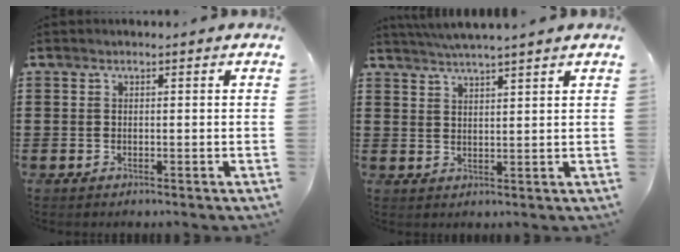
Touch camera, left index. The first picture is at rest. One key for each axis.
{"total": 3.0, "fx": 2.9, "fy": -0.9, "fz": 0.5, "tx": -0.017, "ty": -0.009, "tz": 0.052}